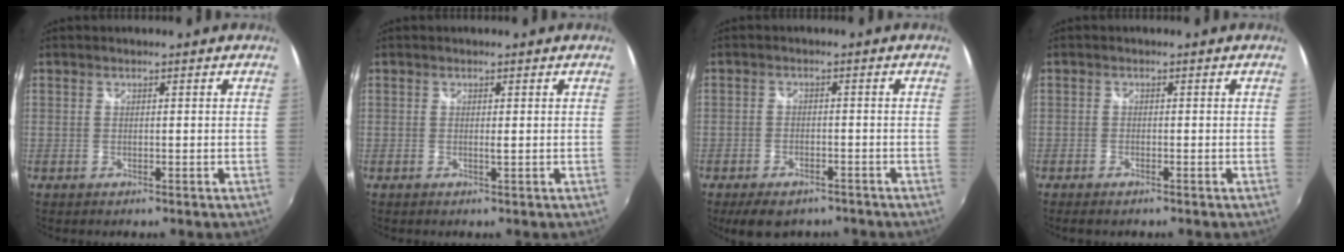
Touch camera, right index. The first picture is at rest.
{"total": 0.8, "force": [0.1, -0.2, 0.8], "torque": [-0.013, -0.002, 0.001]}
{"total": 7.5, "force": [-5.7, 3.6, 3.3], "torque": [-0.080, -0.008, -0.083]}
{"total": 1.4, "force": [-1.2, 0.4, 0.6], "torque": [-0.017, -0.005, -0.025]}